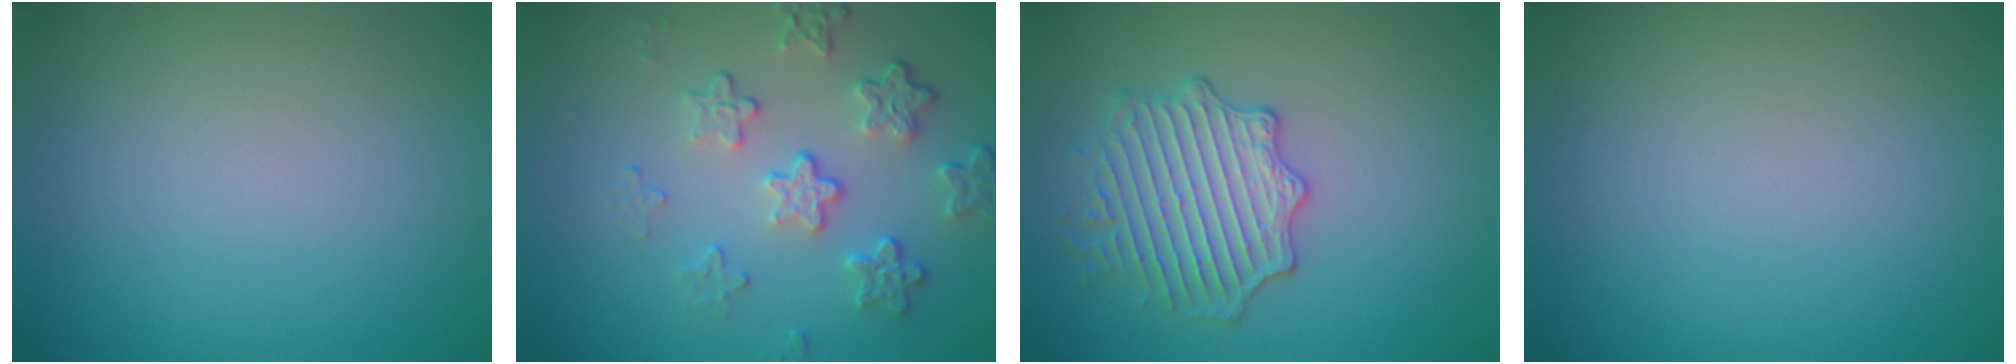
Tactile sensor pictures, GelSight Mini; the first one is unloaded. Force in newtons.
{"total": 4.4, "press": 3.2, "slide": 3.0}
{"total": 3.8, "press": 3.7, "slide": 0.6}
{"total": 0.0}